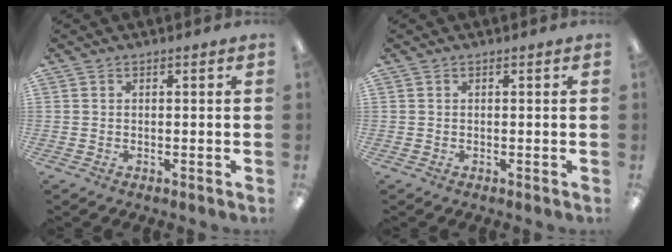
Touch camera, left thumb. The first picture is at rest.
{"total": 0.0}